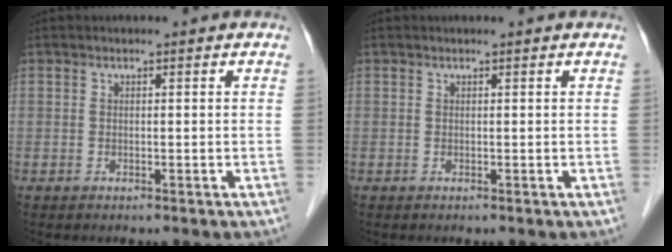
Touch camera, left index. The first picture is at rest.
{"total": 0.6, "force": [0.6, 0.0, 0.2], "torque": [-0.004, 0.004, 0.008]}